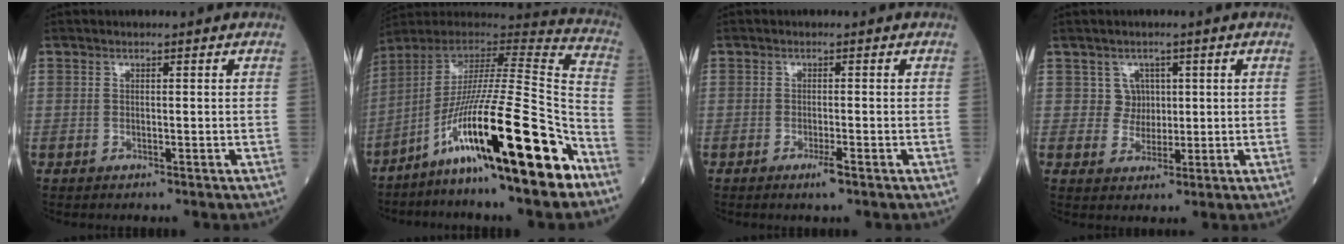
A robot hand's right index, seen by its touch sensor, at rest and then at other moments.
{"total": 25.4, "force": [-13.9, 1.0, 21.2], "torque": [-0.330, -0.026, -0.246]}
{"total": 1.9, "force": [-1.2, -0.1, 1.5], "torque": [-0.028, -0.004, -0.021]}
{"total": 3.0, "force": [0.8, 2.9, 0.2], "torque": [0.005, 0.005, 0.012]}